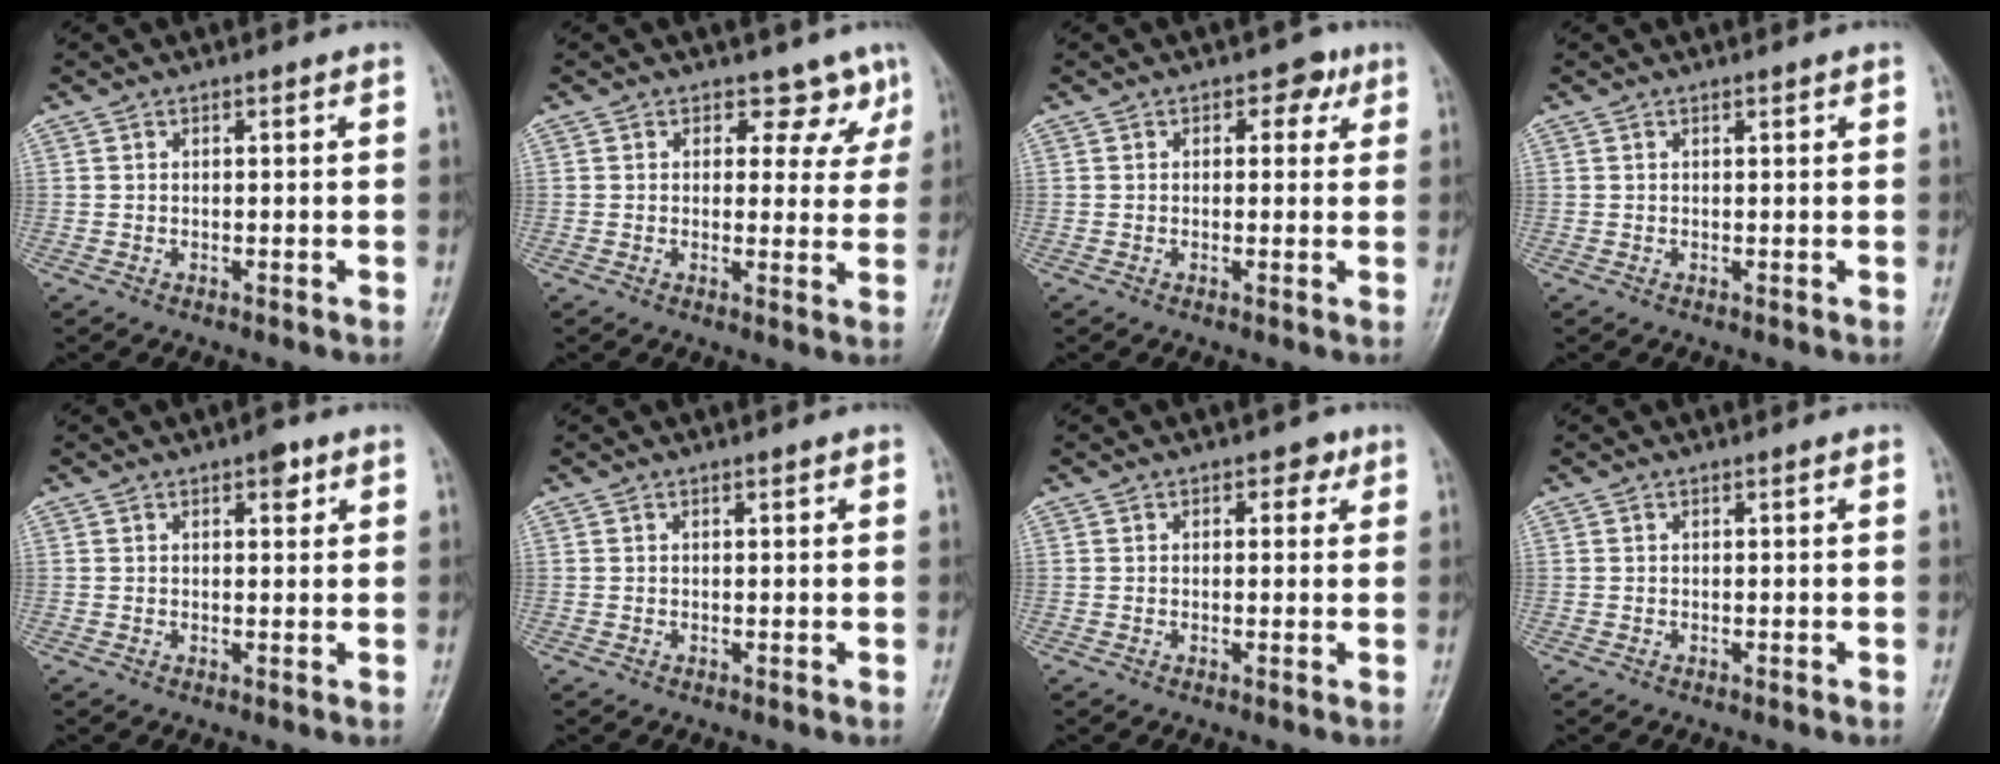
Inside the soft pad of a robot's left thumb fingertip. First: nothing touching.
{"total": 5.3, "force": [3.6, 3.7, 1.3], "torque": [0.022, -0.020, 0.033]}
{"total": 3.7, "force": [1.5, 2.5, 2.1], "torque": [0.003, 0.000, 0.012]}
{"total": 0.8, "force": [0.4, 0.3, 0.6], "torque": [-0.007, 0.000, 0.005]}
{"total": 2.7, "force": [1.5, 1.3, 1.9], "torque": [-0.015, -0.003, 0.017]}
{"total": 0.6, "force": [0.4, 0.2, 0.4], "torque": [-0.005, 0.000, 0.004]}
{"total": 2.8, "force": [1.3, 1.8, 1.6], "torque": [0.000, 0.000, 0.011]}
{"total": 0.0}